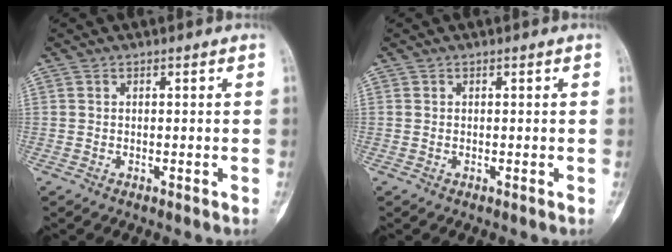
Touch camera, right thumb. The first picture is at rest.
{"total": 0.0}